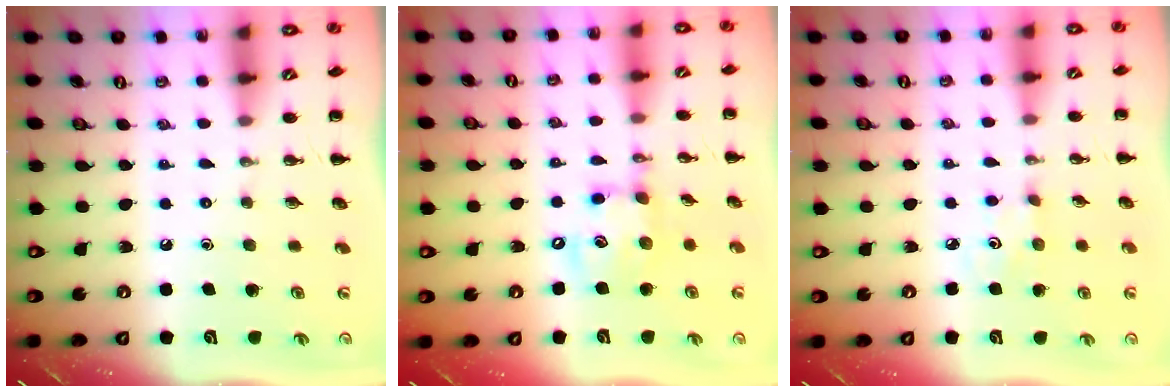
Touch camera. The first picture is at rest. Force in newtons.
{"total": 12.4, "press": 12.2, "slide": 2.1}
{"total": 2.7, "press": 2.6, "slide": 0.6}